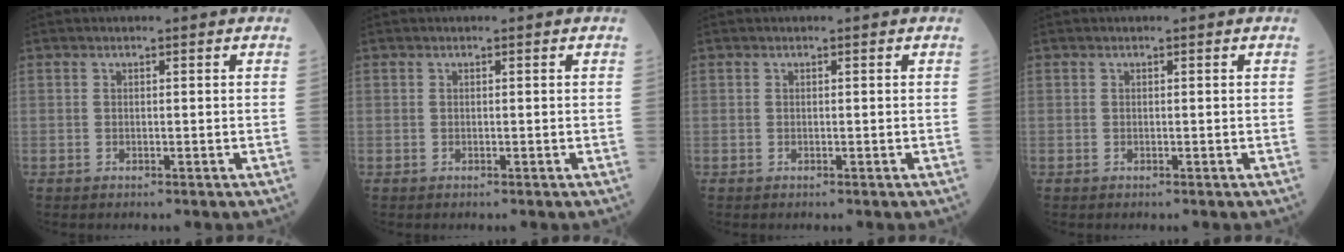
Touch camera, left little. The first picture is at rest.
{"total": 0.0}
{"total": 0.0}
{"total": 0.0}